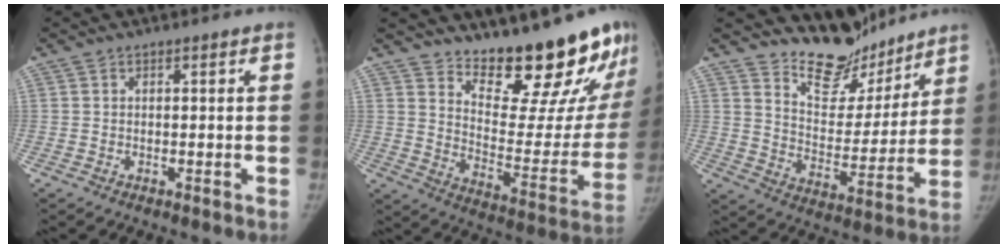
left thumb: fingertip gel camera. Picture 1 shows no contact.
{"total": 22.4, "force": [18.8, 5.8, 10.6], "torque": [-0.104, -0.161, 0.260]}
{"total": 13.5, "force": [12.2, 5.3, 2.2], "torque": [0.019, -0.106, 0.205]}